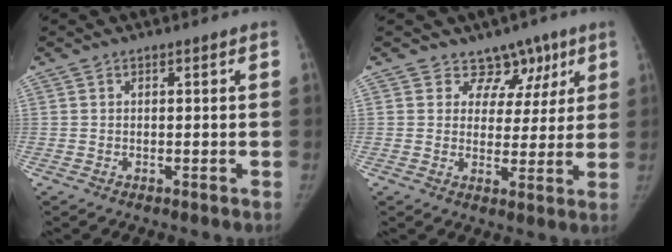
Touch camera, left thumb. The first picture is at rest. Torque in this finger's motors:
{"motor_torque": [0.17, 0.27, -0.12, -0.23, -0.03]}